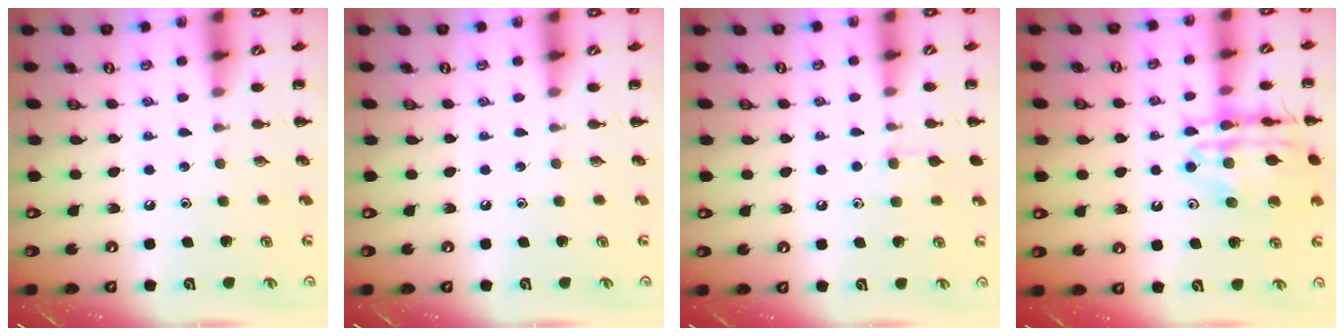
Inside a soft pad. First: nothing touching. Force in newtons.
{"total": 0.0}
{"total": 6.4, "press": 6.1, "slide": 1.8}
{"total": 16.8, "press": 16.7, "slide": 1.8}